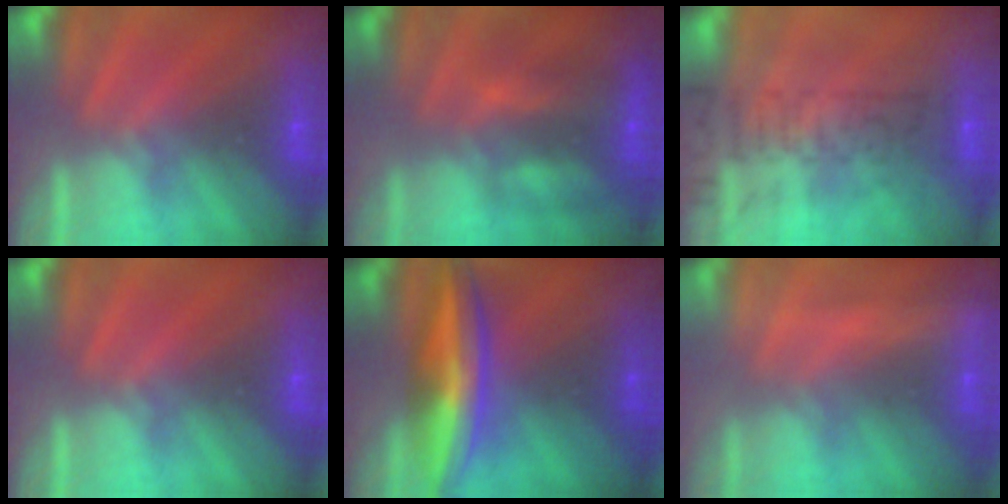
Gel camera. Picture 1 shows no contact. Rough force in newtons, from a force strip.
{"total": 8.6}
{"total": 7.9}
{"total": 0.0}
{"total": 6.9}
{"total": 2.3}